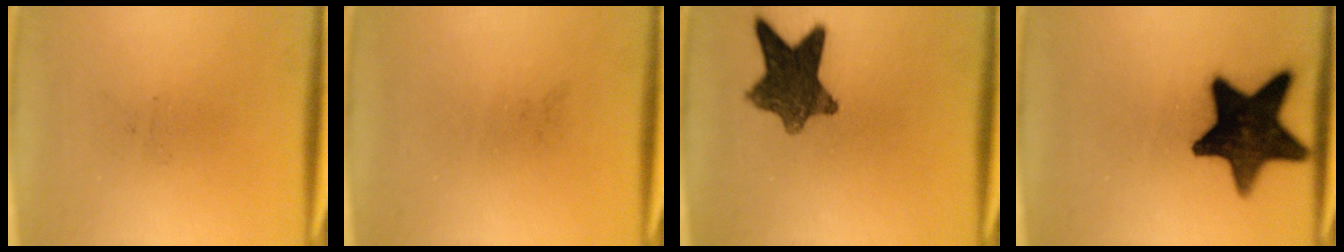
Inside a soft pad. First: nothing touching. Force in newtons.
{"total": 0.0}
{"total": 10.1}
{"total": 17.7}